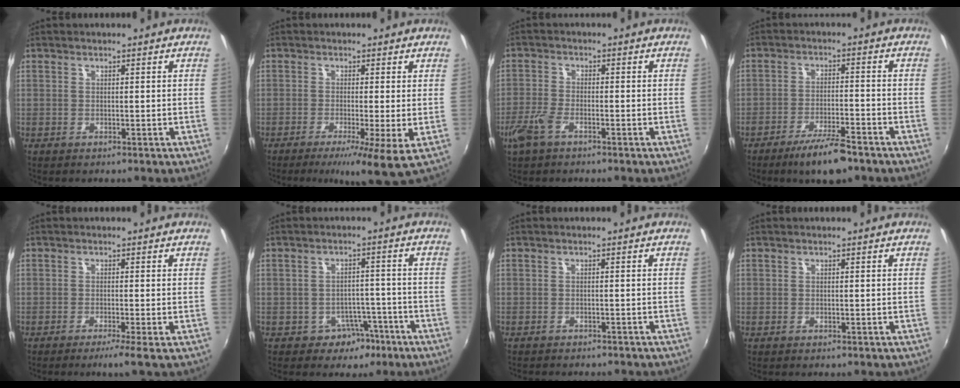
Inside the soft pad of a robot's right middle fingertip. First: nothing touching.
{"total": 6.3, "force": [-2.0, 0.0, 6.0], "torque": [-0.116, -0.019, -0.036]}
{"total": 5.0, "force": [-3.1, 2.1, 3.4], "torque": [-0.086, -0.007, -0.061]}
{"total": 8.5, "force": [-6.3, 1.9, 5.4], "torque": [-0.112, -0.005, -0.105]}
{"total": 2.4, "force": [-1.4, -0.7, 1.7], "torque": [-0.039, -0.006, -0.031]}
{"total": 5.1, "force": [-3.2, 3.8, 1.2], "torque": [-0.028, 0.018, -0.034]}
{"total": 3.4, "force": [-3.2, 0.9, 1.0], "torque": [-0.027, -0.011, -0.047]}
{"total": 0.0}